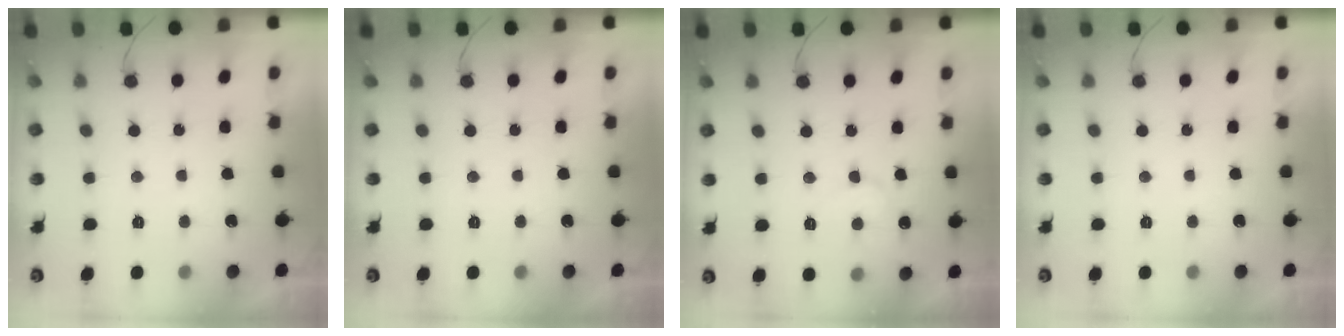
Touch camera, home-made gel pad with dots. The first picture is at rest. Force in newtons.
{"total": 0.0}
{"total": 6.1, "press": 6.1, "slide": 0.6}
{"total": 0.0}